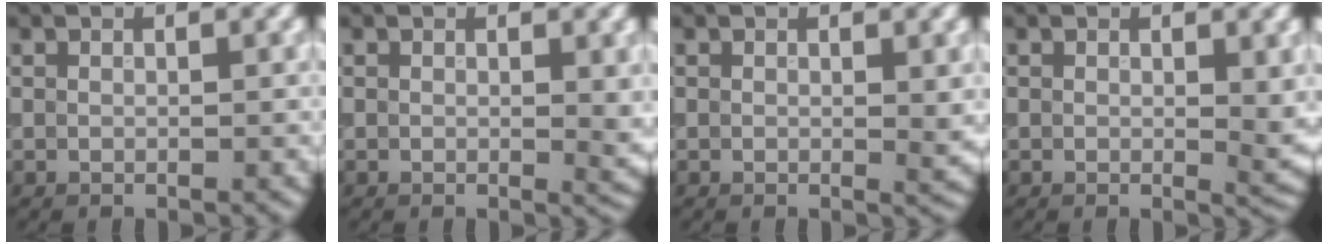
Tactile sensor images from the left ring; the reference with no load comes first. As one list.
[{"total": 1.6, "force": [0.2, 0.6, 1.5], "torque": [-0.014, -0.006, 0.003]}, {"total": 1.1, "force": [0.2, 0.3, 1.1], "torque": [-0.010, -0.005, 0.002]}, {"total": 2.0, "force": [0.3, 0.8, 1.8], "torque": [-0.018, -0.007, 0.005]}]